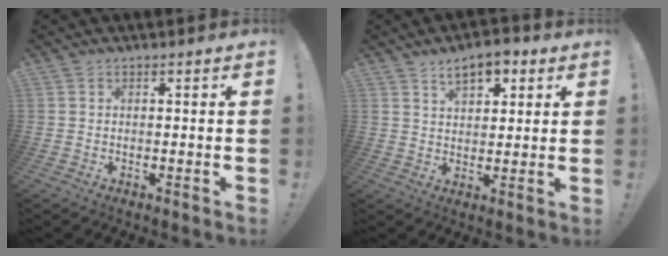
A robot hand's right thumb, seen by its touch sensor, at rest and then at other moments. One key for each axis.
{"total": 7.6, "fx": 4.3, "fy": 4.2, "fz": 4.5, "tx": -0.067, "ty": -0.005, "tz": 0.077}